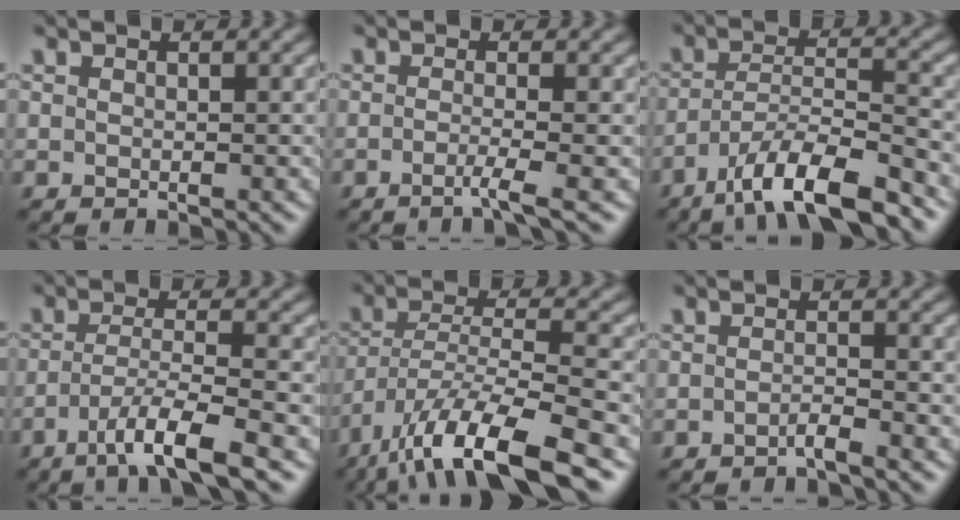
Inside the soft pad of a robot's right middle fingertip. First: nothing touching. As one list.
[{"total": 2.4, "force": [-1.0, 0.3, 2.1], "torque": [-0.029, -0.003, -0.030]}, {"total": 8.8, "force": [-6.3, 2.1, 5.8], "torque": [-0.096, 0.006, -0.114]}, {"total": 5.8, "force": [-3.3, 0.9, 4.6], "torque": [-0.077, 0.002, -0.063]}, {"total": 11.1, "force": [-7.3, 3.0, 7.8], "torque": [-0.135, 0.000, -0.138]}, {"total": 1.4, "force": [-1.0, 0.1, 0.9], "torque": [-0.015, 0.004, -0.023]}]